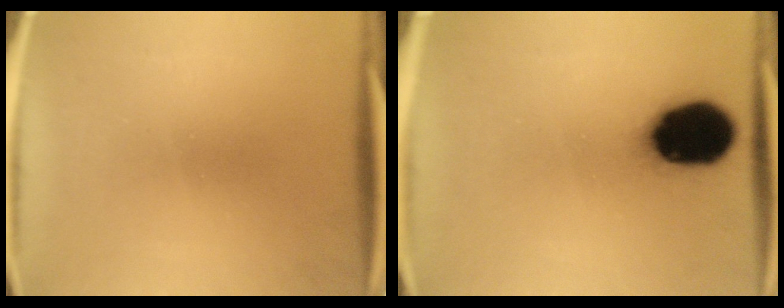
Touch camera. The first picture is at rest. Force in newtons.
{"total": 18.9}